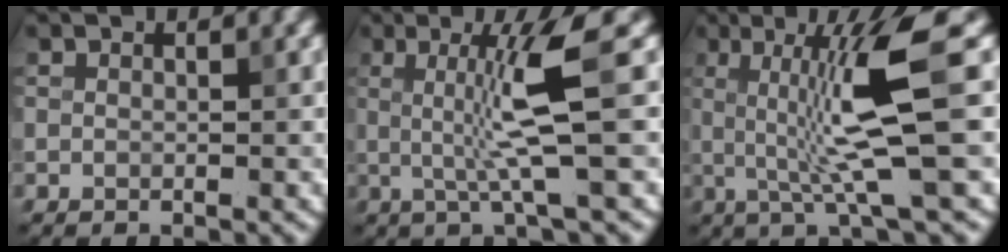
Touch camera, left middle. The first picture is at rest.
{"total": 5.5, "force": [0.4, 0.5, 5.5], "torque": [-0.101, 0.001, 0.010]}
{"total": 7.8, "force": [0.4, 1.0, 7.7], "torque": [-0.133, 0.000, 0.012]}